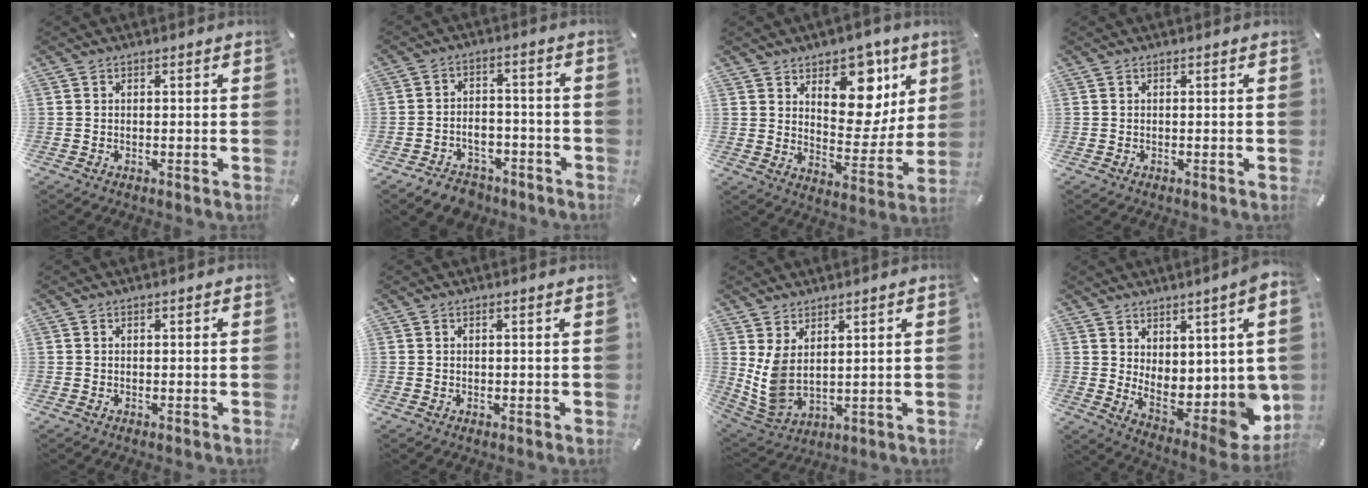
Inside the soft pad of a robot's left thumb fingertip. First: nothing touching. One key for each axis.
{"total": 6.4, "fx": -4.7, "fy": 4.0, "fz": 1.6, "tx": -0.021, "ty": 0.033, "tz": -0.087}
{"total": 15.1, "fx": 8.1, "fy": 10.0, "fz": 8.0, "tx": -0.080, "ty": -0.068, "tz": 0.141}
{"total": 0.0}
{"total": 0.0}
{"total": 0.6, "fx": 0.1, "fy": 0.0, "fz": 0.5, "tx": -0.009, "ty": -0.001, "tz": 0.003}
{"total": 6.6, "fx": 2.7, "fy": 4.0, "fz": 4.5, "tx": -0.121, "ty": -0.031, "tz": 0.051}
{"total": 9.9, "fx": -0.2, "fy": 4.8, "fz": 8.6, "tx": -0.074, "ty": -0.041, "tz": 0.006}